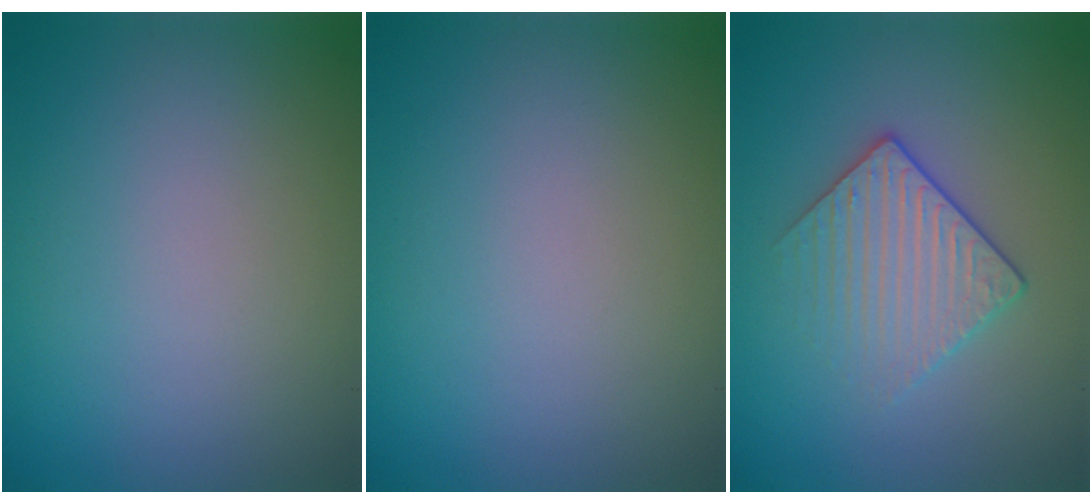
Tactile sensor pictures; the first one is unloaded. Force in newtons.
{"total": 0.0}
{"total": 3.1, "press": 2.9, "slide": 1.1}